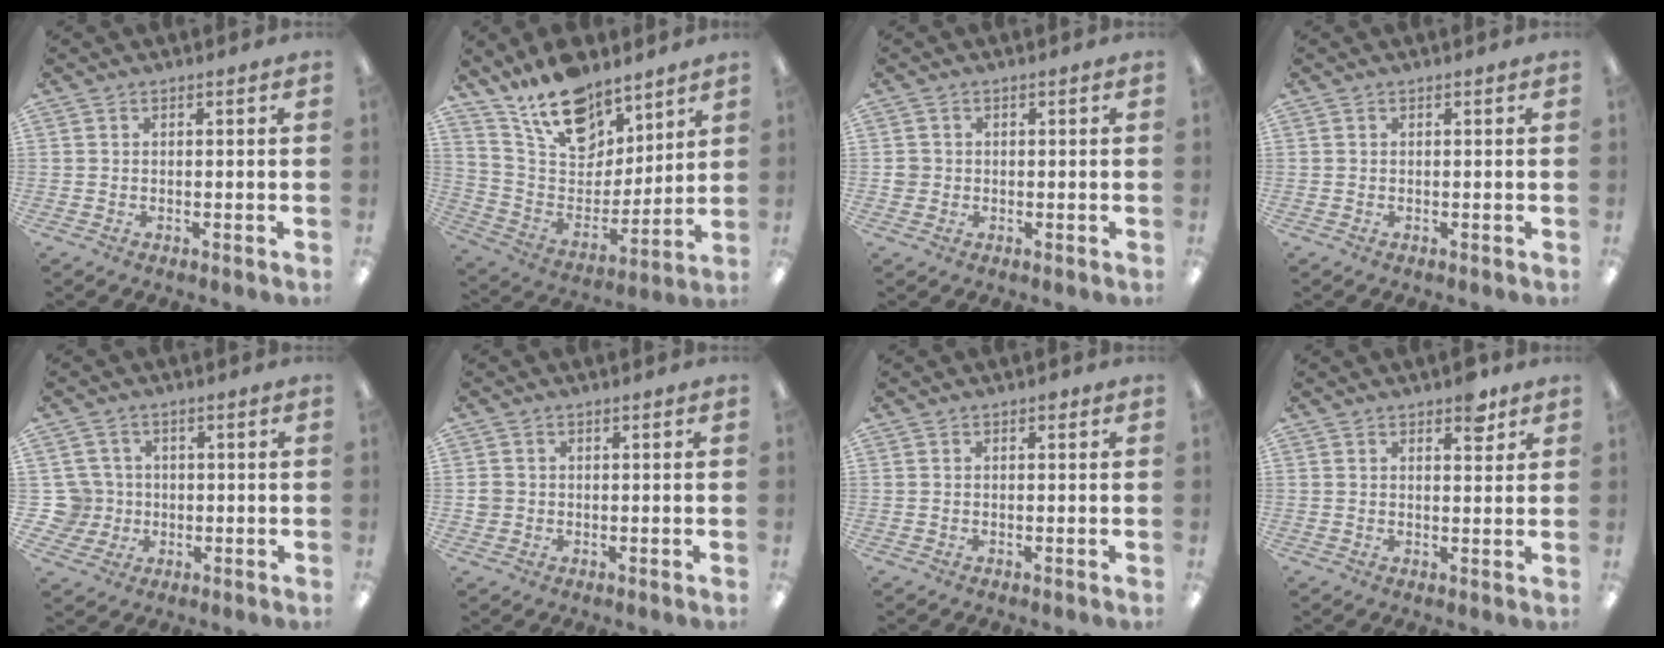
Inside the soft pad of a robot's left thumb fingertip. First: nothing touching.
{"total": 16.9, "force": [13.2, 8.3, 6.4], "torque": [-0.124, -0.085, 0.245]}
{"total": 1.9, "force": [0.0, 1.9, 0.3], "torque": [-0.007, 0.004, -0.003]}
{"total": 0.0}
{"total": 7.5, "force": [0.6, 7.3, 1.7], "torque": [-0.064, 0.005, 0.014]}
{"total": 2.0, "force": [0.0, 2.0, 0.3], "torque": [-0.006, 0.004, -0.002]}
{"total": 0.7, "force": [0.4, 0.3, 0.4], "torque": [-0.008, 0.004, 0.007]}
{"total": 4.7, "force": [3.2, 2.2, 2.7], "torque": [-0.020, -0.014, 0.050]}